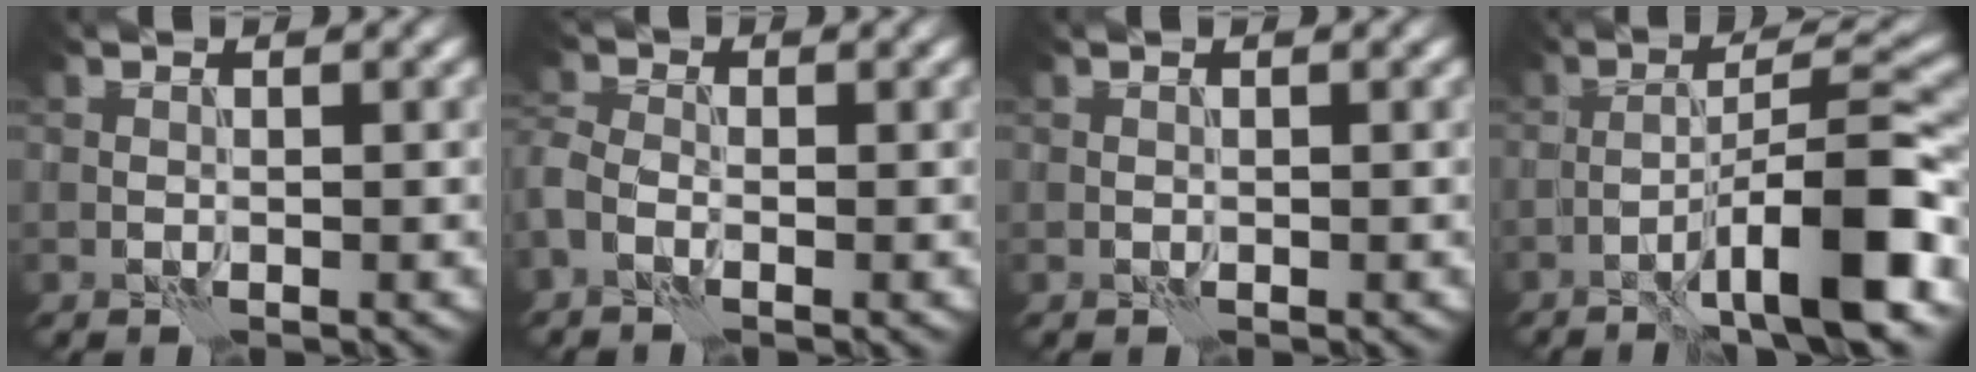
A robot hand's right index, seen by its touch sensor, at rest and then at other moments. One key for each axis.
{"total": 2.5, "fx": -1.2, "fy": 1.5, "fz": 1.5, "tx": -0.046, "ty": -0.003, "tz": -0.029}
{"total": 0.0}
{"total": 9.4, "fx": -4.9, "fy": 1.4, "fz": 7.9, "tx": -0.114, "ty": 0.023, "tz": -0.081}